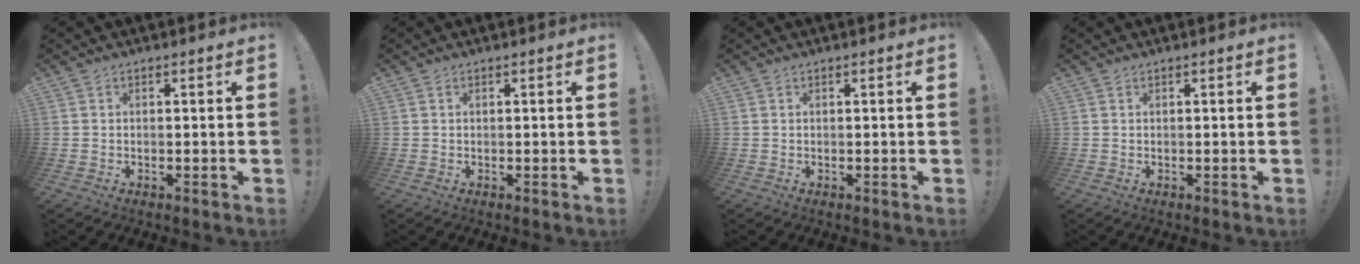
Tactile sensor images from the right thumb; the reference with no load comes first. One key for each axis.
{"total": 0.0}
{"total": 0.0}
{"total": 0.0}